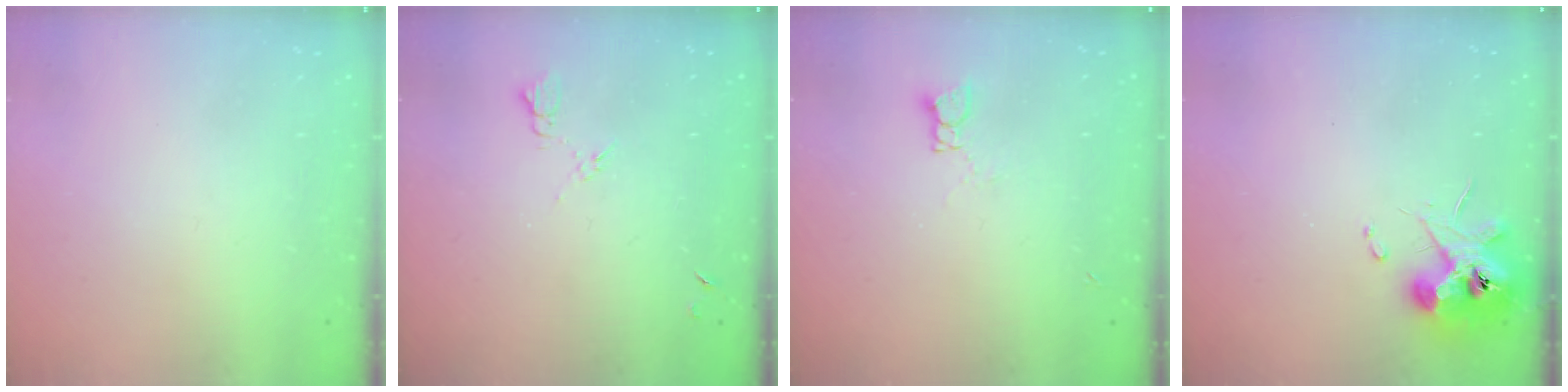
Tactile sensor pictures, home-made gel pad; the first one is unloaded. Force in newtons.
{"total": 5.2, "press": 5.1, "slide": 0.7}
{"total": 3.4, "press": 3.4, "slide": 0.3}
{"total": 10.5, "press": 10.4, "slide": 1.4}